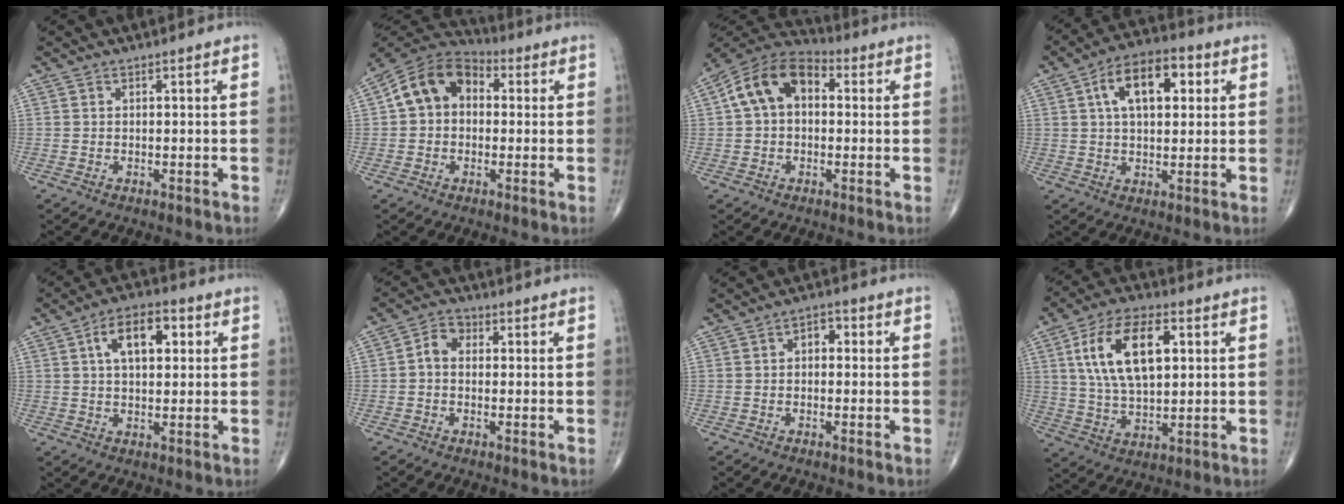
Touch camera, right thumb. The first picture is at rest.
{"total": 11.2, "force": [1.4, 8.5, 7.1], "torque": [-0.107, 0.032, 0.006]}
{"total": 12.0, "force": [1.9, 8.1, 8.6], "torque": [-0.141, 0.035, 0.018]}
{"total": 13.9, "force": [4.2, 7.4, 10.9], "torque": [-0.160, 0.012, 0.062]}
{"total": 9.8, "force": [2.8, 5.3, 7.8], "torque": [-0.111, 0.010, 0.040]}
{"total": 4.0, "force": [0.0, 3.1, 2.5], "torque": [-0.034, 0.016, -0.010]}
{"total": 3.2, "force": [0.4, 2.1, 2.3], "torque": [-0.019, 0.013, -0.001]}
{"total": 16.0, "force": [4.3, 8.1, 13.1], "torque": [-0.232, -0.001, 0.081]}